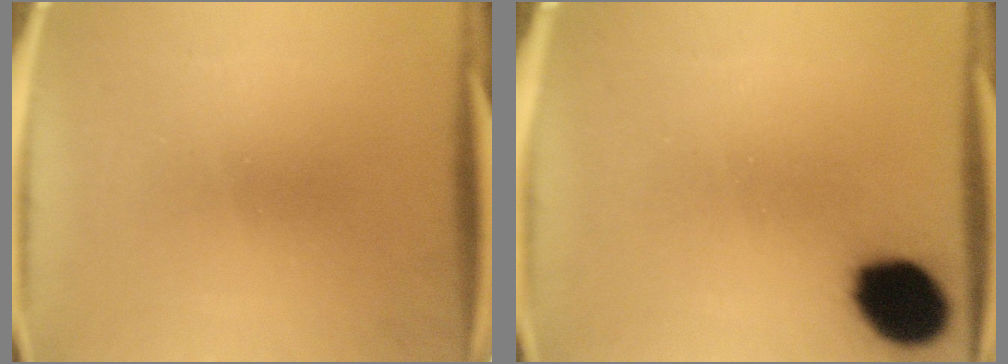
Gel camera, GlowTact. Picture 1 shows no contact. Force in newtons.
{"total": 13.3}